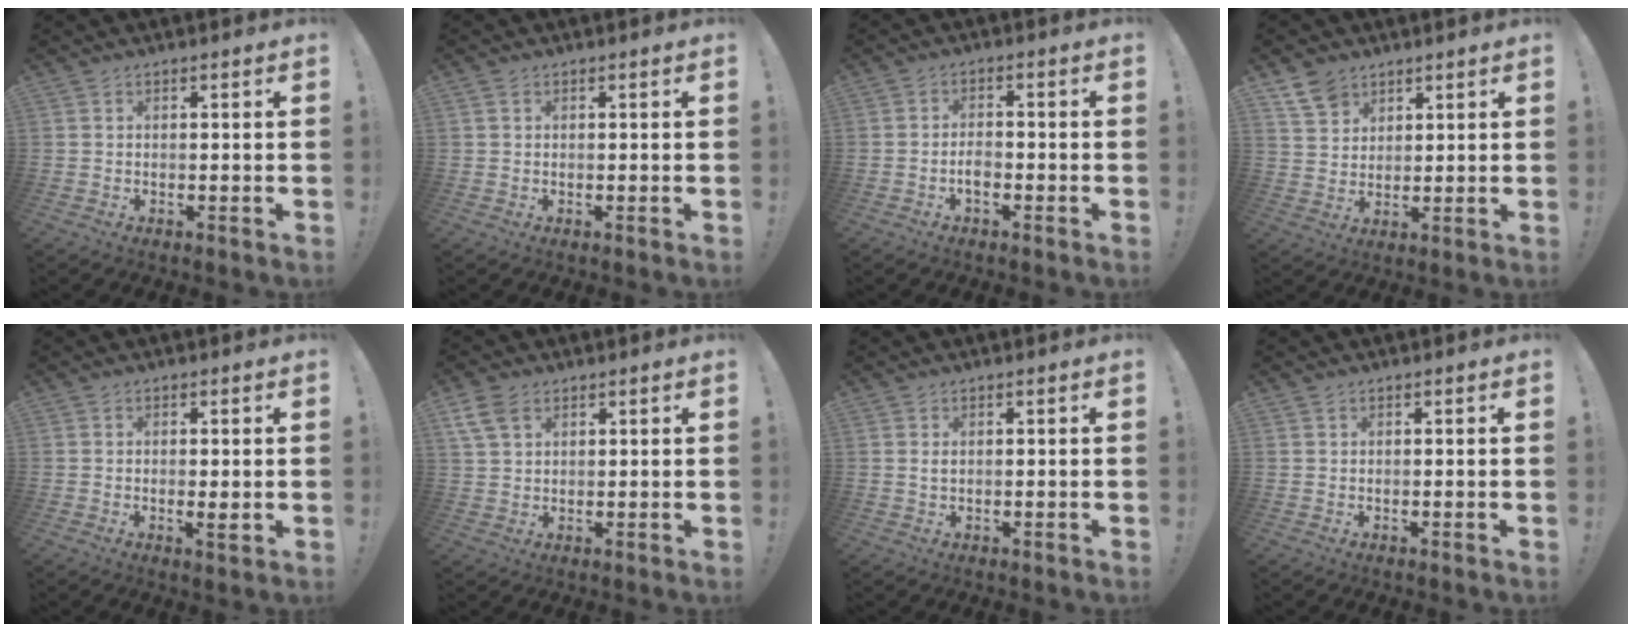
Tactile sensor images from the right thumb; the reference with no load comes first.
{"total": 0.9, "force": [0.5, 0.7, 0.2], "torque": [0.005, -0.001, 0.007]}
{"total": 3.2, "force": [-1.6, 1.5, 2.4], "torque": [-0.047, 0.003, -0.030]}
{"total": 7.1, "force": [5.1, 4.6, 1.6], "torque": [-0.028, -0.031, 0.102]}
{"total": 2.5, "force": [-0.1, 0.4, 2.4], "torque": [-0.036, -0.004, -0.002]}
{"total": 6.8, "force": [3.5, 4.4, 3.8], "torque": [-0.069, -0.007, 0.069]}
{"total": 1.1, "force": [0.3, 0.5, 0.9], "torque": [-0.011, 0.000, 0.004]}
{"total": 0.0}